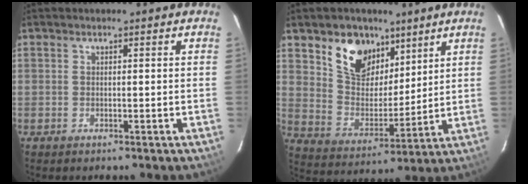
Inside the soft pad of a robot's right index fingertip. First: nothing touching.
{"total": 13.0, "force": [7.9, 8.4, 6.1], "torque": [-0.121, 0.009, 0.153]}